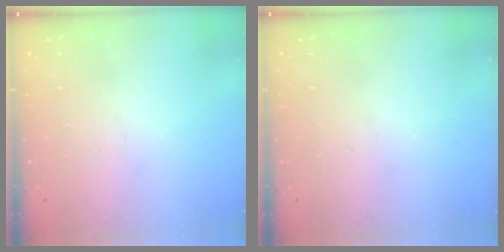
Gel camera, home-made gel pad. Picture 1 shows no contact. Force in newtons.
{"total": 0.0}